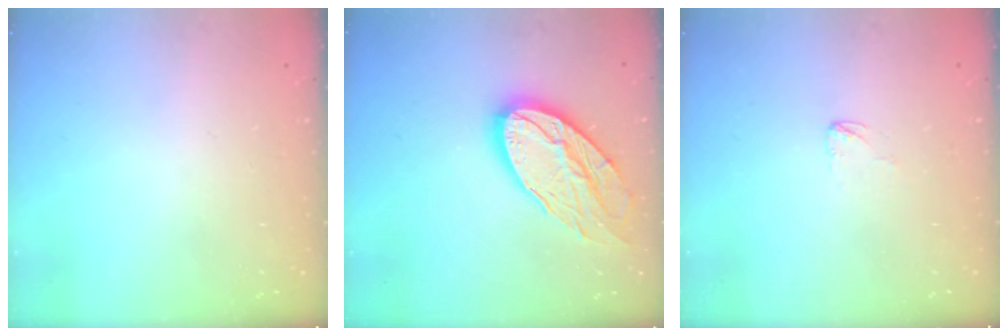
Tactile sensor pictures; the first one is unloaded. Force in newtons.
{"total": 19.0, "press": 18.9, "slide": 1.5}
{"total": 2.1, "press": 2.1, "slide": 0.2}